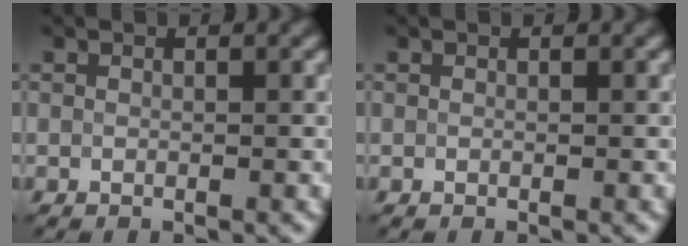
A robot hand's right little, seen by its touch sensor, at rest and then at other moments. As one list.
[{"total": 0.0}]